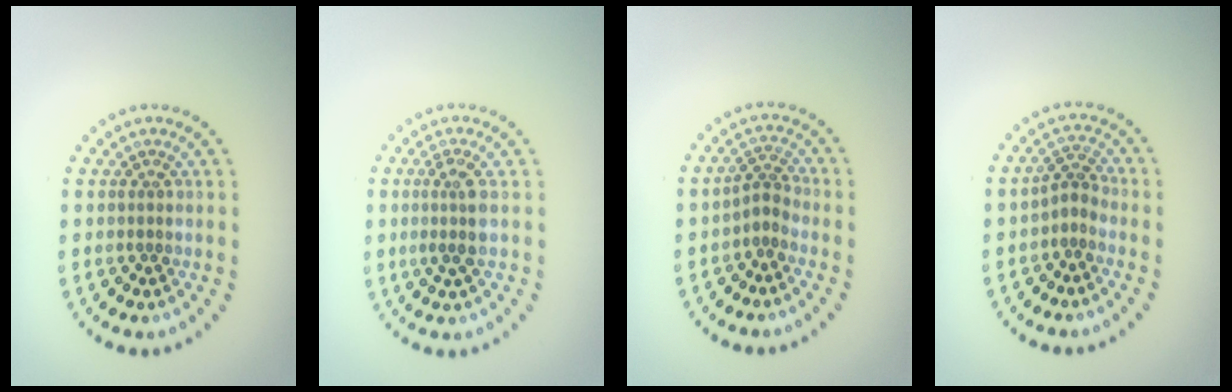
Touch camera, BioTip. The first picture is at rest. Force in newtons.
{"total": 2.3, "press": 1.8, "slide": 1.4}
{"total": 1.9, "press": 1.2, "slide": 1.5}
{"total": 1.7, "press": 1.2, "slide": 1.3}